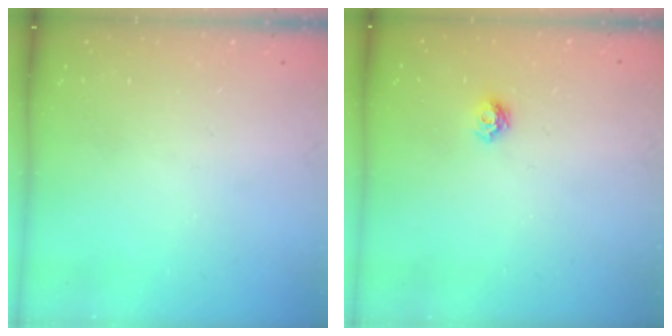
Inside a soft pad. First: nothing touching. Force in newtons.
{"total": 4.9, "press": 4.8, "slide": 0.6}